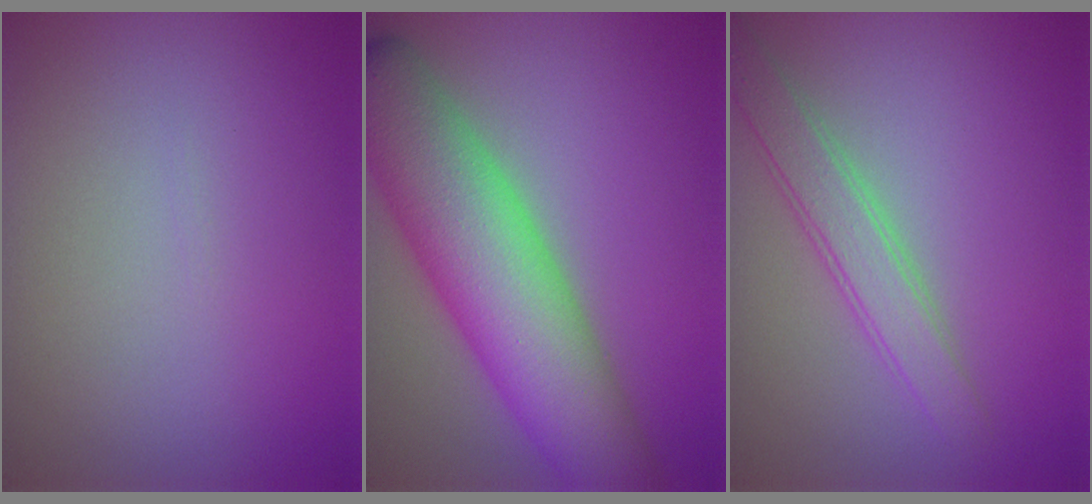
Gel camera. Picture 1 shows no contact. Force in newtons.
{"total": 11.2, "press": 11.2, "slide": 0.3}
{"total": 3.3, "press": 3.3, "slide": 0.3}